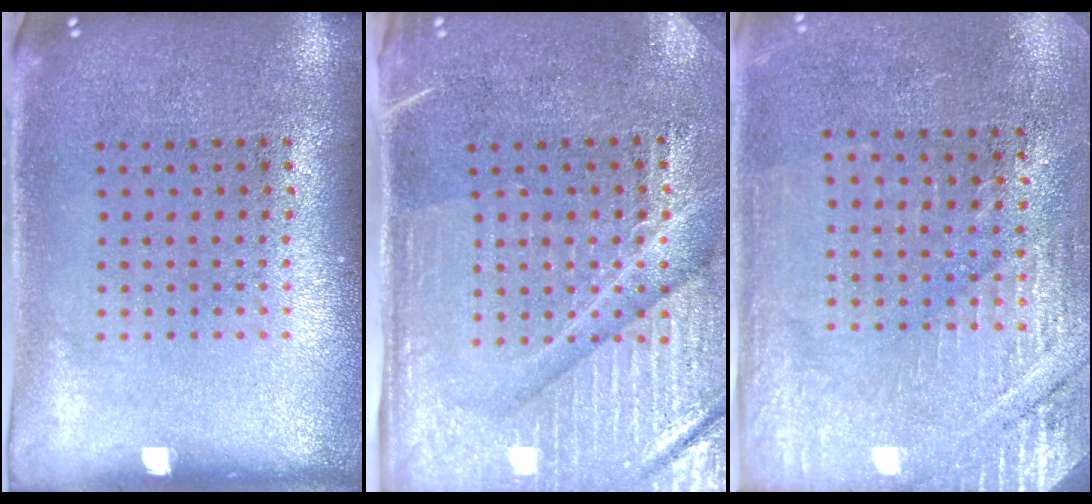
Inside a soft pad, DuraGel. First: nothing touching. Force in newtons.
{"total": 4.4, "press": 4.0, "slide": 2.0}
{"total": 2.9, "press": 2.8, "slide": 0.7}